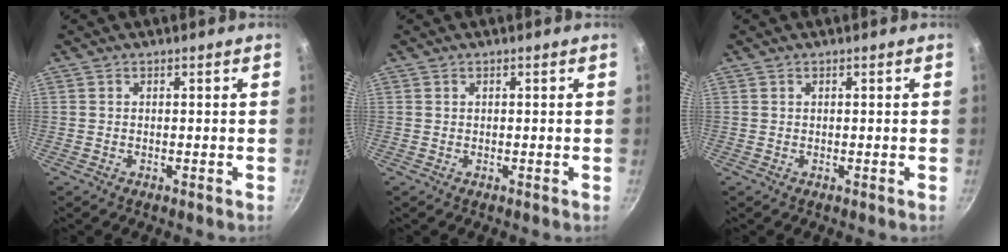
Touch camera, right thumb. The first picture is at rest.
{"total": 0.0}
{"total": 0.0}